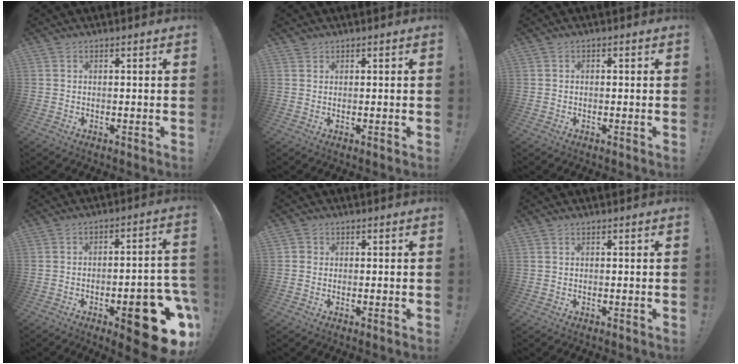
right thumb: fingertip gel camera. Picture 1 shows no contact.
{"total": 1.3, "force": [1.1, 0.7, 0.0], "torque": [0.007, -0.002, 0.020]}
{"total": 0.7, "force": [-0.5, 0.4, 0.3], "torque": [-0.006, 0.002, -0.009]}
{"total": 17.9, "force": [-7.6, 6.2, 15.0], "torque": [-0.163, 0.042, -0.101]}
{"total": 1.5, "force": [0.2, 1.5, 0.4], "torque": [-0.007, 0.005, 0.003]}
{"total": 0.0}